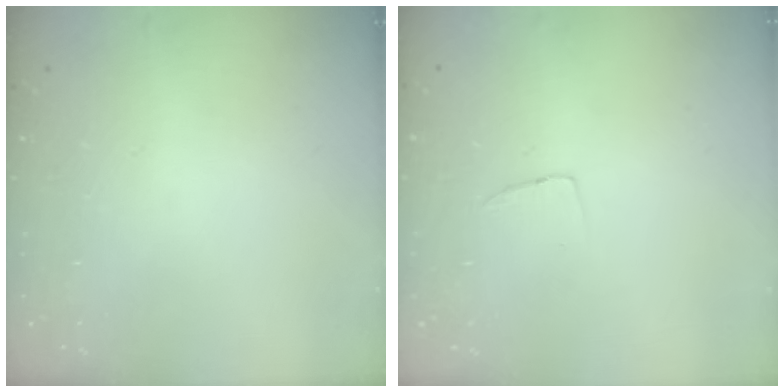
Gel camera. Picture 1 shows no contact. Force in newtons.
{"total": 2.9, "press": 2.9, "slide": 0.1}